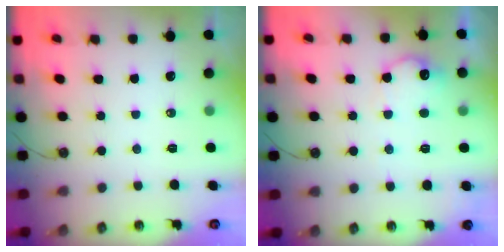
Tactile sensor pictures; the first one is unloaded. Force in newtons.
{"total": 10.5, "press": 10.5, "slide": 0.3}